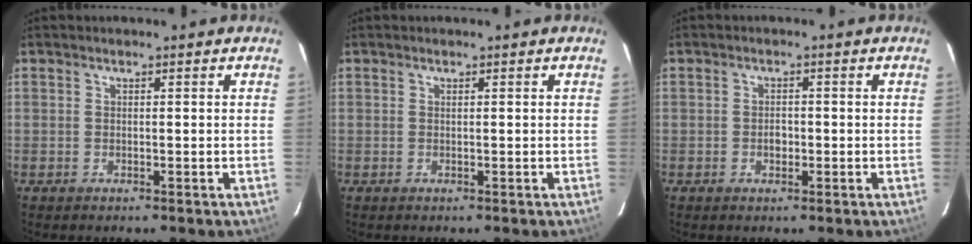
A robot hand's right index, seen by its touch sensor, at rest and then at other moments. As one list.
[{"total": 0.0}, {"total": 1.7, "force": [-0.5, 1.4, 1.0], "torque": [-0.018, 0.004, -0.008]}]